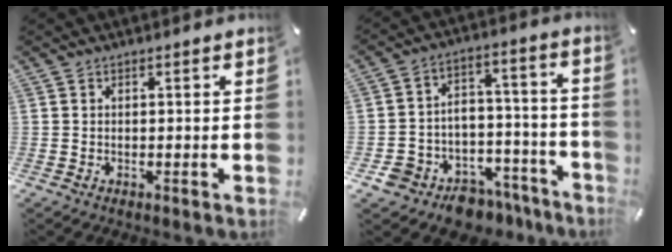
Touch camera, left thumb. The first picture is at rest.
{"total": 10.2, "force": [-7.4, 6.8, 1.6], "torque": [-0.007, 0.050, -0.122]}